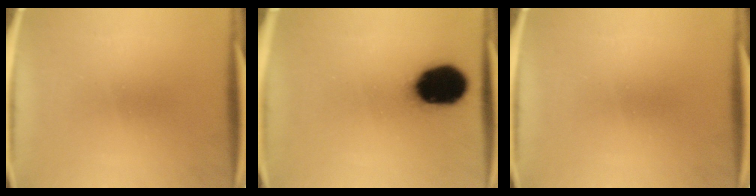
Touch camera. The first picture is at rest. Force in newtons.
{"total": 18.6}
{"total": 0.0}